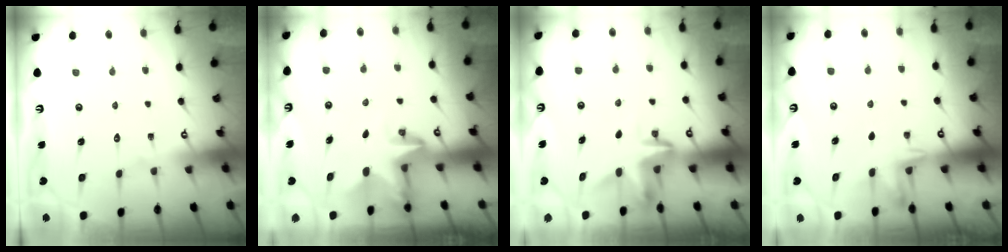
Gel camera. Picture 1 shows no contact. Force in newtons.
{"total": 2.8, "press": 2.8, "slide": 0.2}
{"total": 3.6, "press": 3.6, "slide": 0.2}
{"total": 2.6, "press": 2.5, "slide": 0.7}